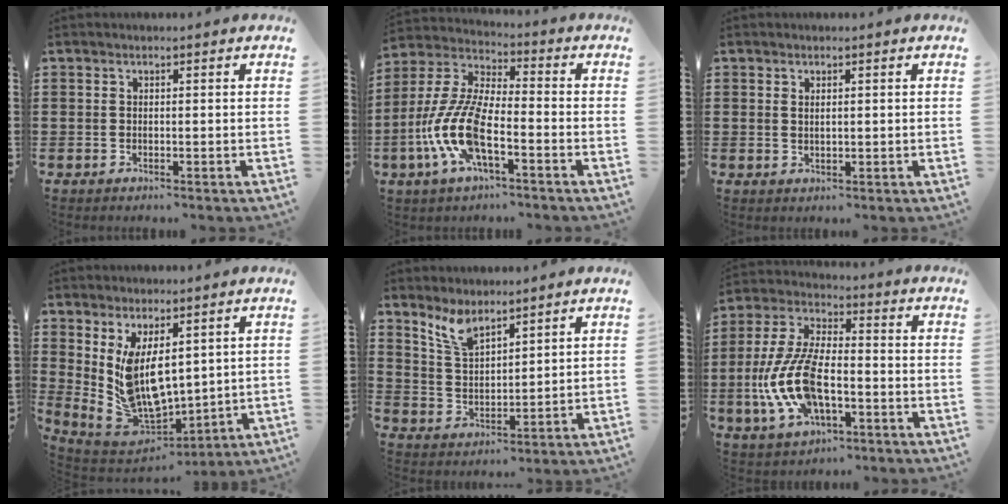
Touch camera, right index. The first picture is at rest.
{"total": 11.0, "force": [-4.1, 3.8, 9.5], "torque": [-0.234, -0.014, -0.083]}
{"total": 0.9, "force": [0.6, 0.4, 0.6], "torque": [-0.012, 0.004, 0.010]}
{"total": 9.7, "force": [2.5, 5.6, 7.5], "torque": [-0.181, -0.031, 0.051]}
{"total": 5.6, "force": [4.6, 1.8, 2.5], "torque": [-0.064, -0.009, 0.086]}
{"total": 12.5, "force": [-3.2, 5.9, 10.5], "torque": [-0.248, -0.009, -0.064]}